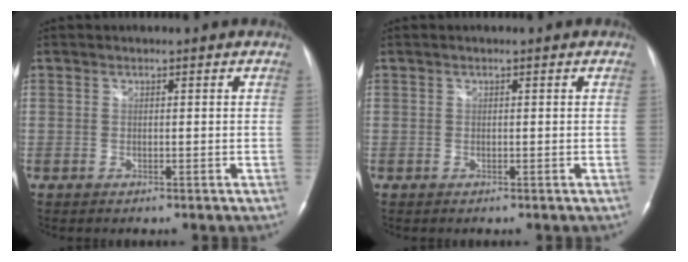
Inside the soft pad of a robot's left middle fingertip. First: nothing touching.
{"total": 0.0}